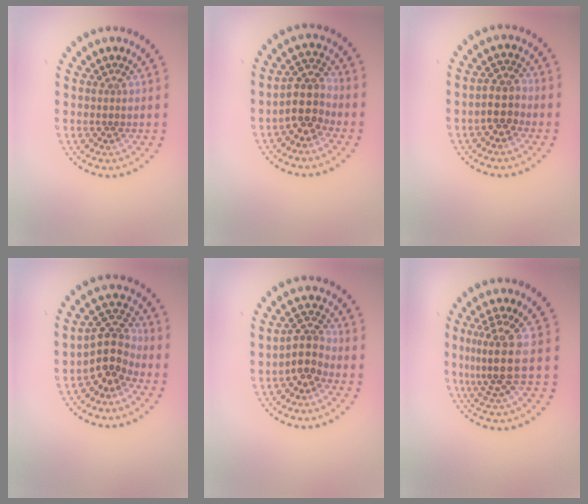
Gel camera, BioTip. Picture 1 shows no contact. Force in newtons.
{"total": 3.5, "press": 2.9, "slide": 1.9}
{"total": 2.6, "press": 2.3, "slide": 1.1}
{"total": 3.6, "press": 3.0, "slide": 2.0}
{"total": 2.7, "press": 2.3, "slide": 1.5}
{"total": 3.6, "press": 2.7, "slide": 2.4}